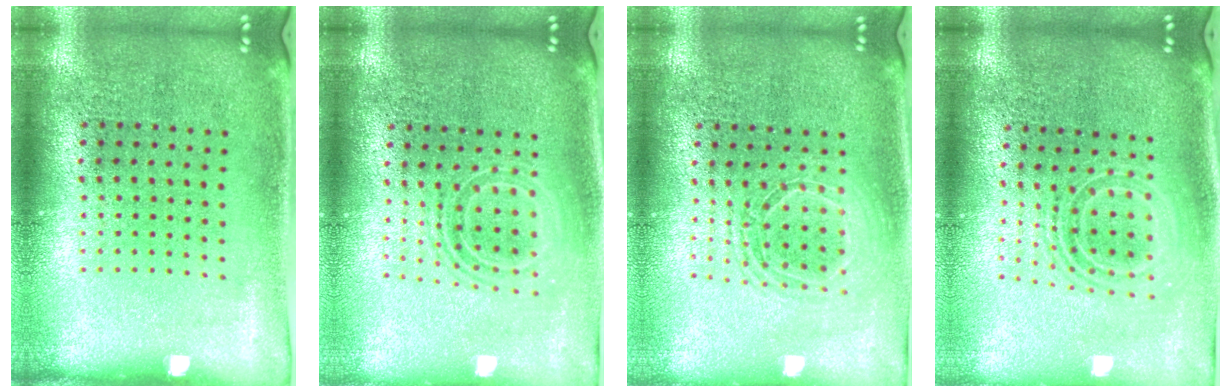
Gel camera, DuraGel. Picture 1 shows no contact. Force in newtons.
{"total": 1.6, "press": 1.3, "slide": 0.9}
{"total": 1.7, "press": 1.4, "slide": 0.9}
{"total": 2.0, "press": 1.5, "slide": 1.4}